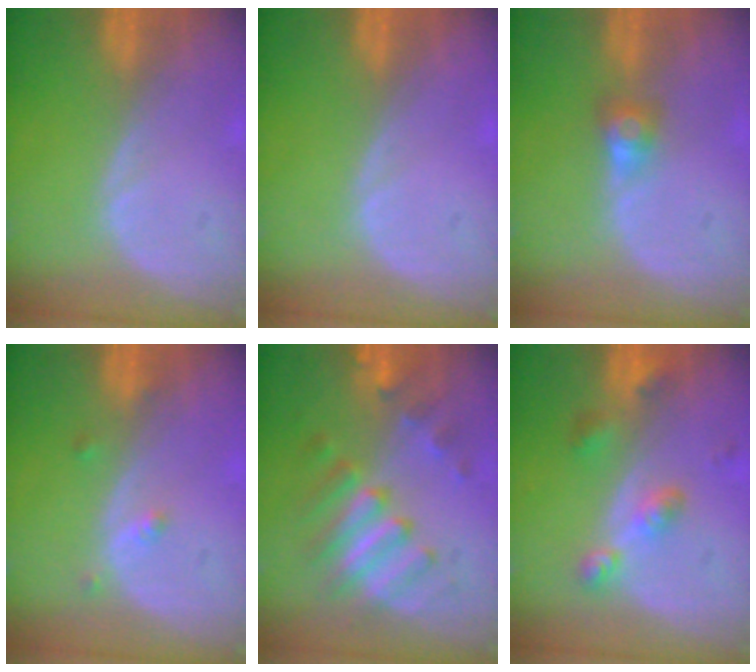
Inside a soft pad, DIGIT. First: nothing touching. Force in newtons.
{"total": 0.0}
{"total": 2.7, "press": 2.5, "slide": 1.0}
{"total": 1.9, "press": 1.5, "slide": 1.0}
{"total": 7.7, "press": 7.6, "slide": 1.3}
{"total": 5.3, "press": 4.7, "slide": 2.5}